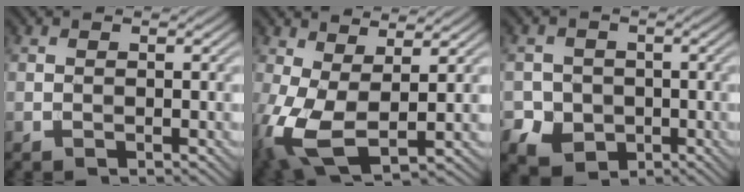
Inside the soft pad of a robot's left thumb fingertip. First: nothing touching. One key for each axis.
{"total": 8.7, "fx": -0.3, "fy": 4.2, "fz": 7.6, "tx": -0.197, "ty": -0.010, "tz": -0.007}
{"total": 5.2, "fx": -1.6, "fy": 4.7, "fz": 1.3, "tx": -0.032, "ty": -0.005, "tz": -0.050}